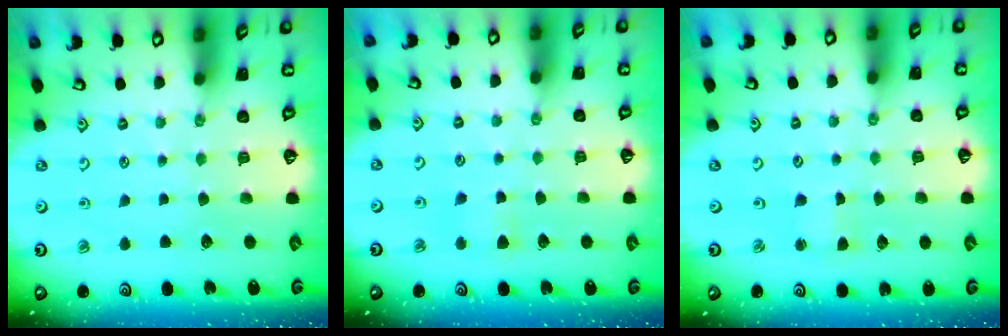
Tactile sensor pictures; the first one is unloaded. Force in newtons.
{"total": 5.2, "press": 5.1, "slide": 1.0}
{"total": 2.1, "press": 2.0, "slide": 0.3}